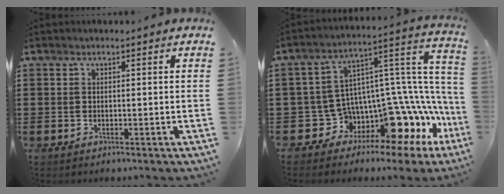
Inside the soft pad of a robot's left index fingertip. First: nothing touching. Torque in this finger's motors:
{"motor_torque": [0.48, 0.48, 0.34, 0.04]}